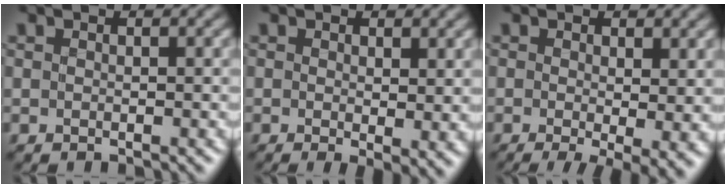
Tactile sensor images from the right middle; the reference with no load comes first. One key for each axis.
{"total": 2.4, "fx": 0.6, "fy": 0.6, "fz": 2.3, "tx": -0.031, "ty": -0.013, "tz": 0.014}
{"total": 4.2, "fx": -0.4, "fy": 1.0, "fz": 4.0, "tx": -0.056, "ty": -0.021, "tz": -0.001}